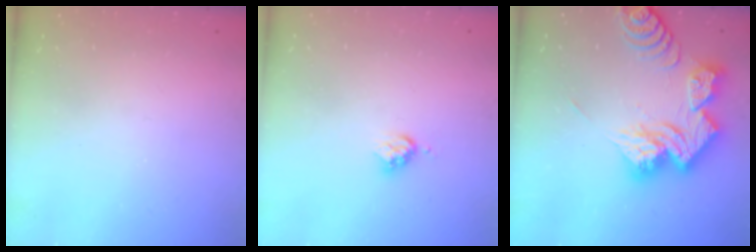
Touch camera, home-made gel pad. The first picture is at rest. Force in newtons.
{"total": 3.6, "press": 3.5, "slide": 0.6}
{"total": 19.0, "press": 18.8, "slide": 2.0}